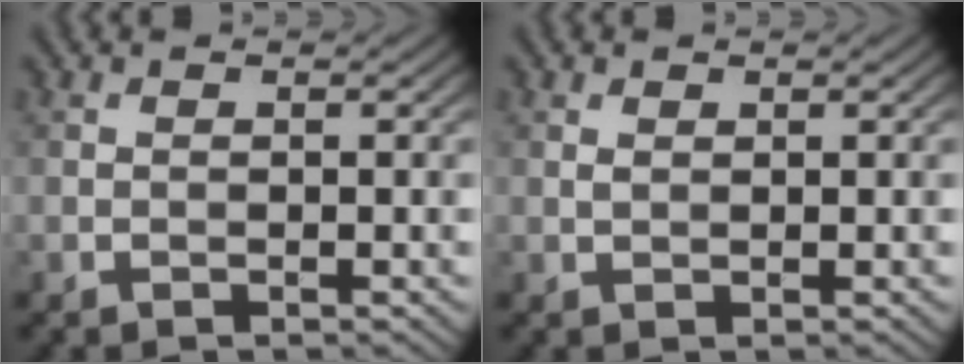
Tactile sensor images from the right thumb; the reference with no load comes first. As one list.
[{"total": 0.6, "force": [0.4, 0.4, 0.4], "torque": [-0.013, -0.001, 0.009]}]